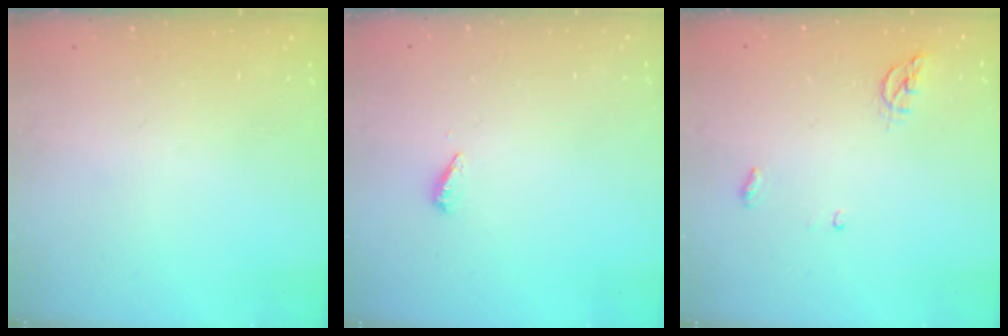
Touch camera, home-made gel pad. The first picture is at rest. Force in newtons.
{"total": 2.9, "press": 2.9, "slide": 0.3}
{"total": 4.5, "press": 4.3, "slide": 1.2}